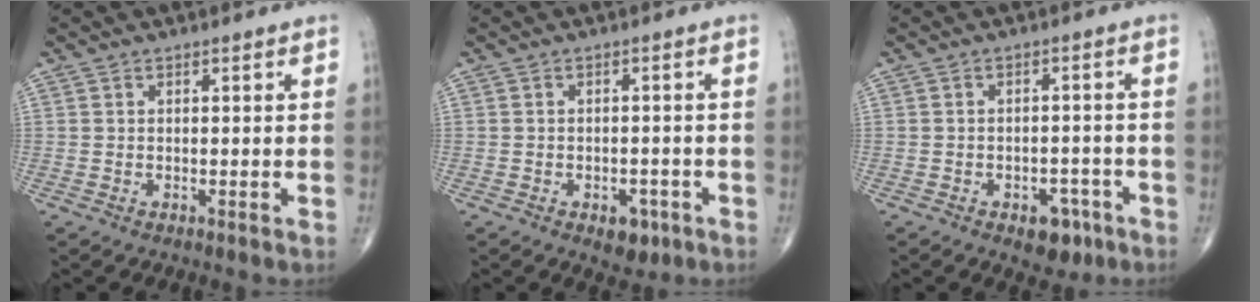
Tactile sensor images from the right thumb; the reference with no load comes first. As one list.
[{"total": 4.4, "force": [-2.2, 2.7, 2.7], "torque": [-0.015, 0.011, -0.023]}, {"total": 5.7, "force": [-3.1, 3.5, 3.2], "torque": [-0.017, 0.022, -0.038]}]